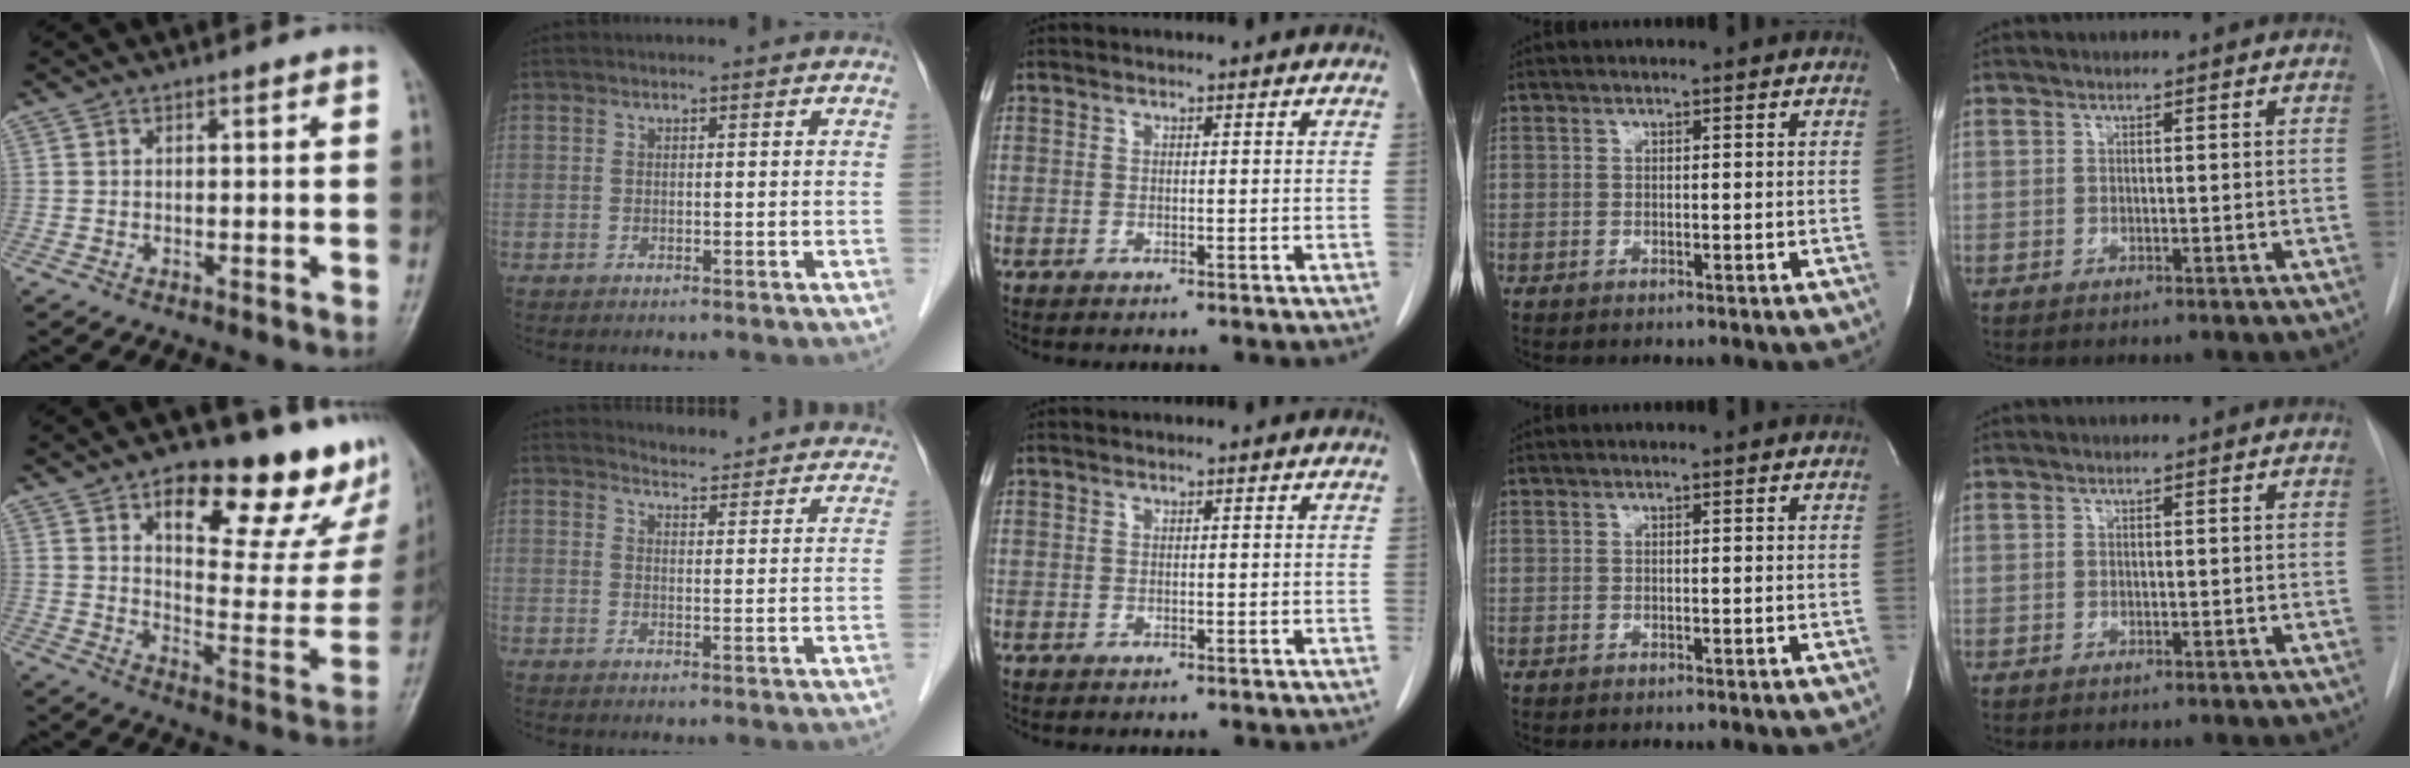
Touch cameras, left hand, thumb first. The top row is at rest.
{"thumb": {"total": 25.9, "force": [14.6, 10.5, 18.7], "torque": [-0.195, -0.058, 0.208]}, "index": {"total": 16.4, "force": [16.1, 2.2, 2.1], "torque": [-0.005, -0.052, 0.166]}}